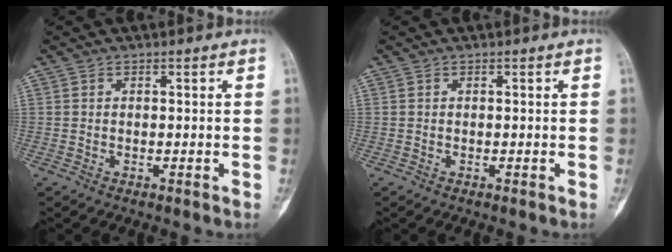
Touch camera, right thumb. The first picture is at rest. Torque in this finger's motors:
{"motor_torque": [0.00, 0.00, 0.06, 0.04, 0.00]}